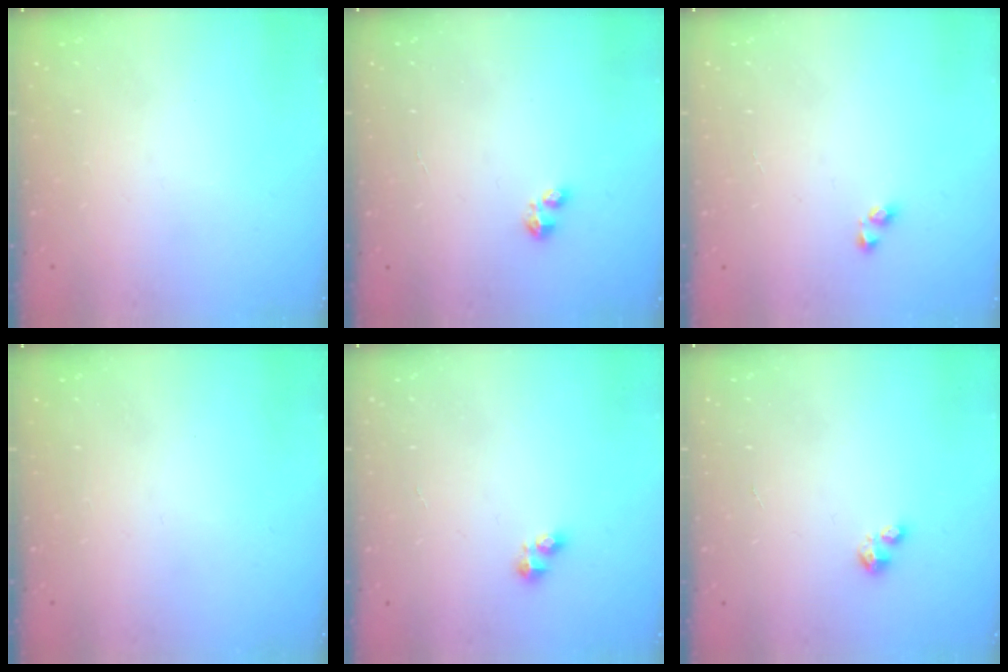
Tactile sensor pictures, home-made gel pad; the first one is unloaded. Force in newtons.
{"total": 2.4, "press": 2.4, "slide": 0.3}
{"total": 2.9, "press": 2.9, "slide": 0.3}
{"total": 0.0}
{"total": 2.4, "press": 2.4, "slide": 0.3}
{"total": 2.1, "press": 2.0, "slide": 0.5}